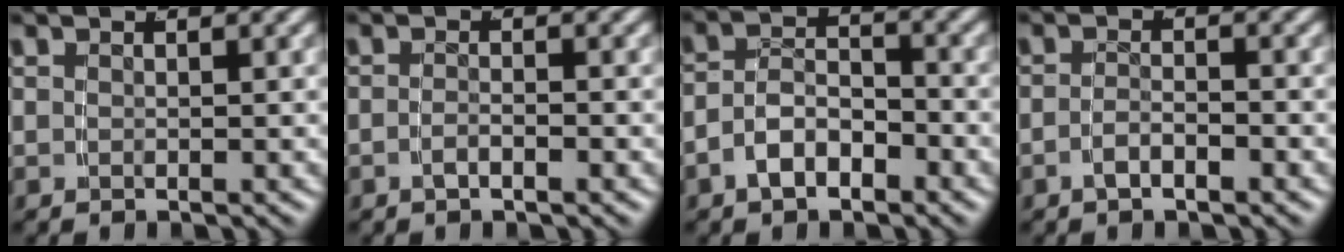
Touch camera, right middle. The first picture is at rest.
{"total": 1.4, "force": [-1.2, -0.1, 0.7], "torque": [-0.013, 0.000, -0.023]}
{"total": 4.4, "force": [-2.3, 2.9, 2.3], "torque": [-0.036, -0.006, -0.042]}
{"total": 1.9, "force": [-1.6, 0.3, 1.0], "torque": [-0.016, -0.001, -0.029]}